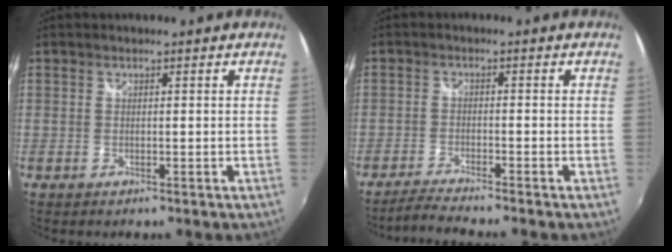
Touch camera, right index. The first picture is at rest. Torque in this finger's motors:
{"motor_torque": [-0.07, 0.04, -0.20, -0.02]}